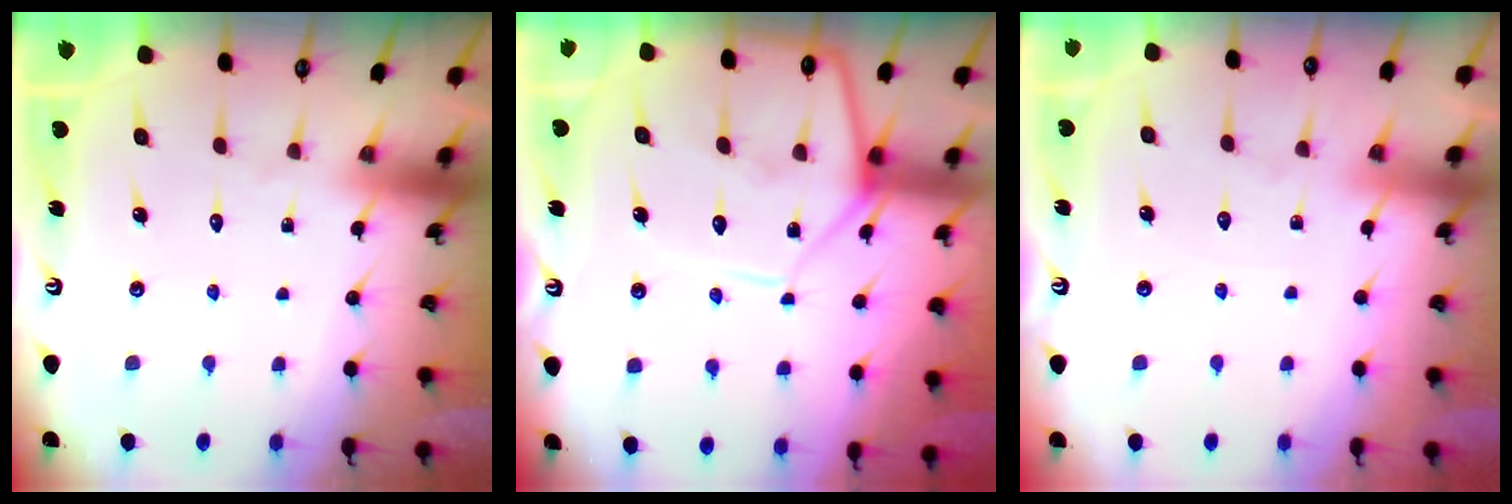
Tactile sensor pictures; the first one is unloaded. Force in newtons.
{"total": 10.8, "press": 10.7, "slide": 0.8}
{"total": 1.9, "press": 1.8, "slide": 0.4}